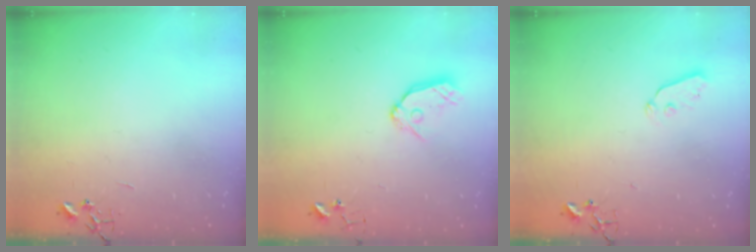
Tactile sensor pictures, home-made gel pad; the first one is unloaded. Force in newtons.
{"total": 9.5, "press": 9.5, "slide": 0.9}
{"total": 4.3, "press": 4.3, "slide": 0.7}